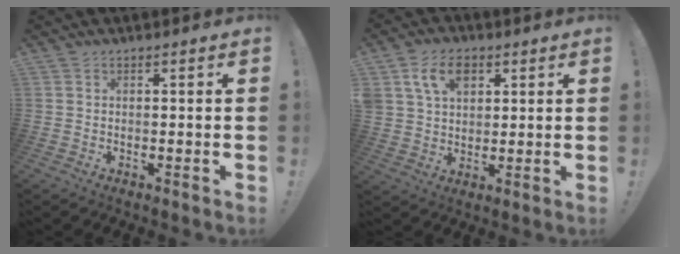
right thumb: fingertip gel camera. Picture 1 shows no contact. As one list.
[{"total": 10.1, "force": [4.7, 7.1, 5.5], "torque": [-0.096, 0.001, 0.091]}]